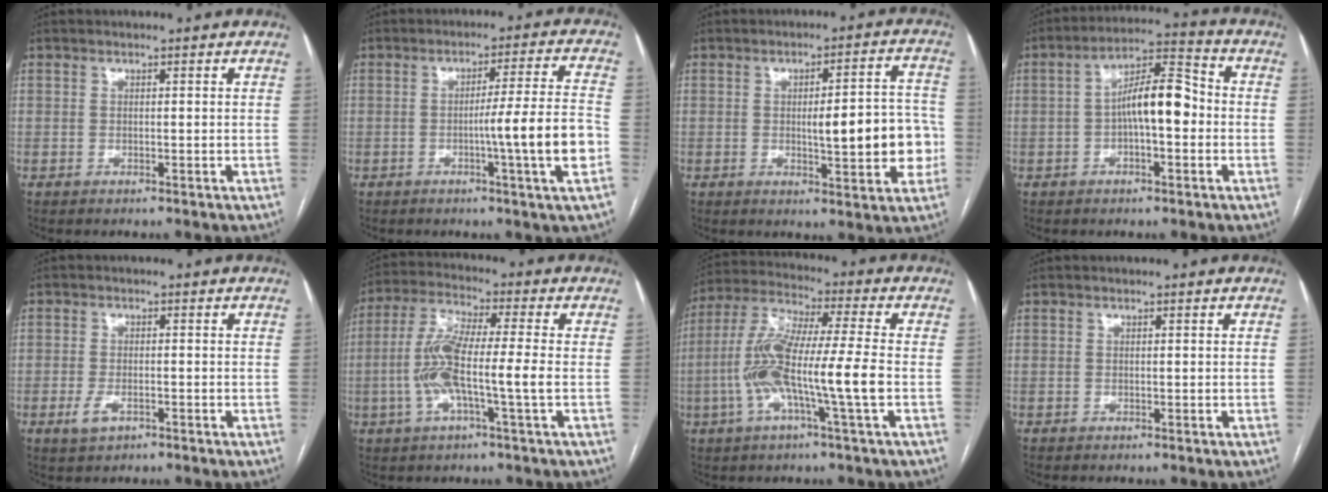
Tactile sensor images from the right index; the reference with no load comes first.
{"total": 10.3, "force": [-2.7, -1.5, 9.9], "torque": [-0.148, -0.005, -0.041]}
{"total": 10.8, "force": [-1.3, 2.6, 10.4], "torque": [-0.132, 0.020, -0.009]}
{"total": 9.5, "force": [-0.9, 2.8, 9.1], "torque": [-0.157, 0.032, -0.017]}
{"total": 2.9, "force": [-1.4, 1.4, 2.1], "torque": [-0.045, -0.001, -0.022]}
{"total": 10.1, "force": [-1.8, 0.5, 9.9], "torque": [-0.208, 0.013, -0.040]}
{"total": 13.4, "force": [-2.9, 0.2, 13.1], "torque": [-0.271, 0.009, -0.061]}
{"total": 0.0}